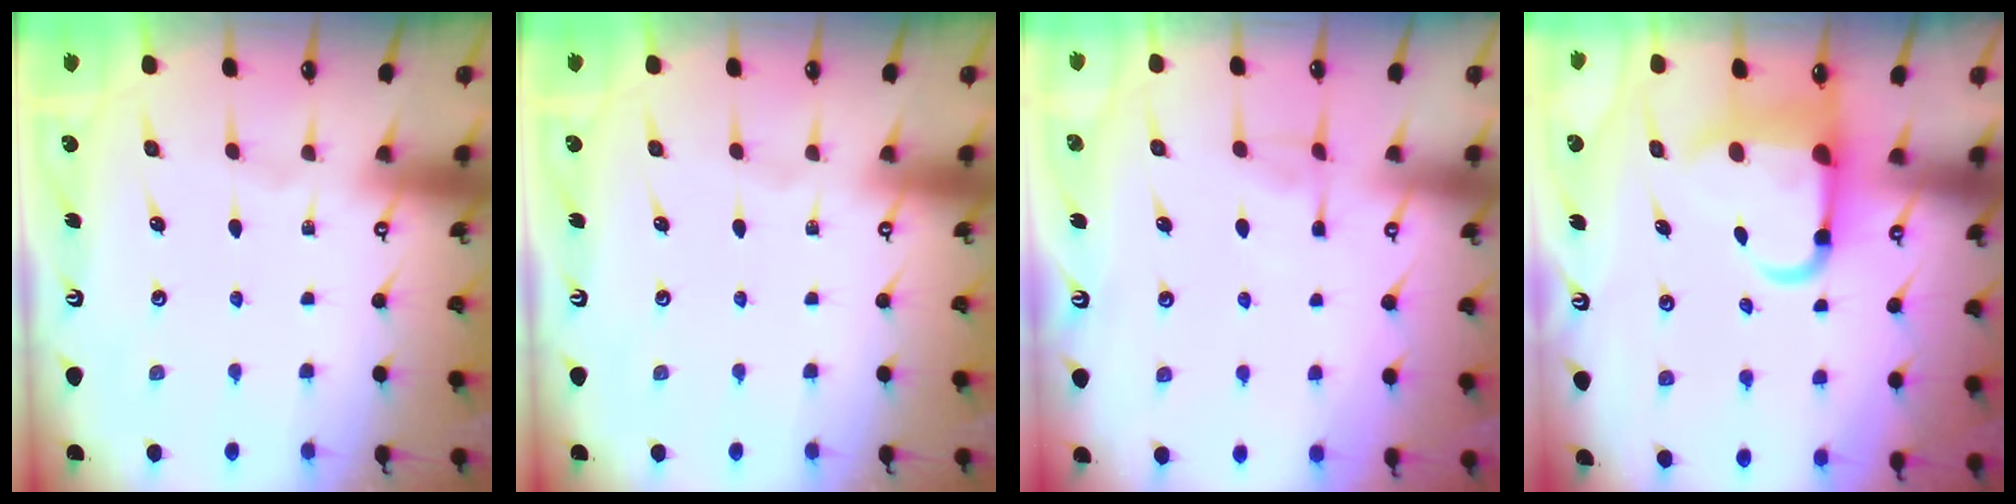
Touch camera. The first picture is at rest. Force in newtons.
{"total": 0.0}
{"total": 4.4, "press": 4.3, "slide": 0.7}
{"total": 7.4, "press": 7.2, "slide": 1.9}